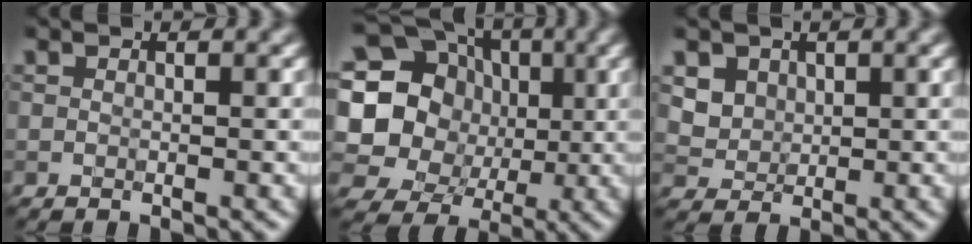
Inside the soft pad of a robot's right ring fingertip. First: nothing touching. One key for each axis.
{"total": 20.0, "fx": 3.1, "fy": 18.6, "fz": 6.6, "tx": -0.170, "ty": 0.003, "tz": 0.039}
{"total": 4.7, "fx": 2.2, "fy": 3.7, "fz": 1.8, "tx": -0.046, "ty": 0.007, "tz": 0.042}